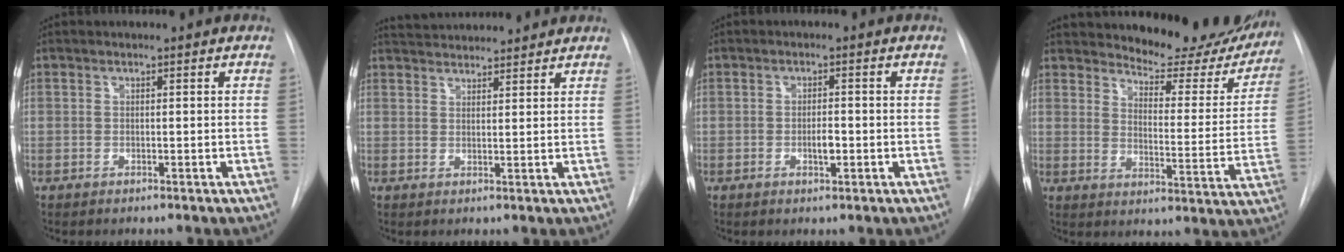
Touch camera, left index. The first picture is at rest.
{"total": 9.3, "force": [8.9, 1.3, 2.4], "torque": [-0.043, 0.029, 0.130]}
{"total": 2.0, "force": [-0.5, 0.6, 1.8], "torque": [-0.032, 0.000, -0.007]}
{"total": 19.4, "force": [17.8, 5.5, 5.2], "torque": [-0.046, -0.057, 0.211]}